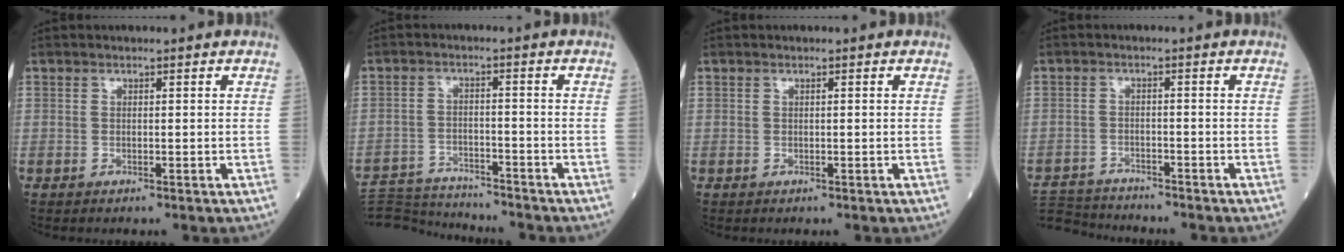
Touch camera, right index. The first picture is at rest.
{"total": 11.0, "force": [-10.9, 0.8, 1.6], "torque": [-0.026, 0.006, -0.177]}
{"total": 0.0}
{"total": 7.7, "force": [-7.6, 1.0, 0.3], "torque": [-0.007, -0.001, -0.136]}